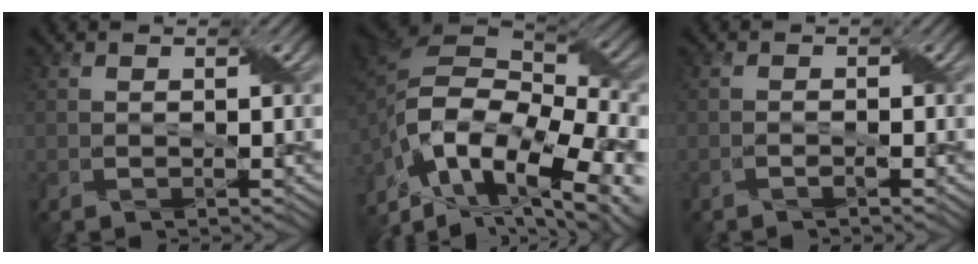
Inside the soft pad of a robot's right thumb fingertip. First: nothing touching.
{"total": 17.5, "force": [-7.7, 9.1, 12.7], "torque": [-0.278, -0.026, -0.119]}
{"total": 1.0, "force": [-0.6, 0.3, 0.7], "torque": [-0.014, 0.002, -0.010]}